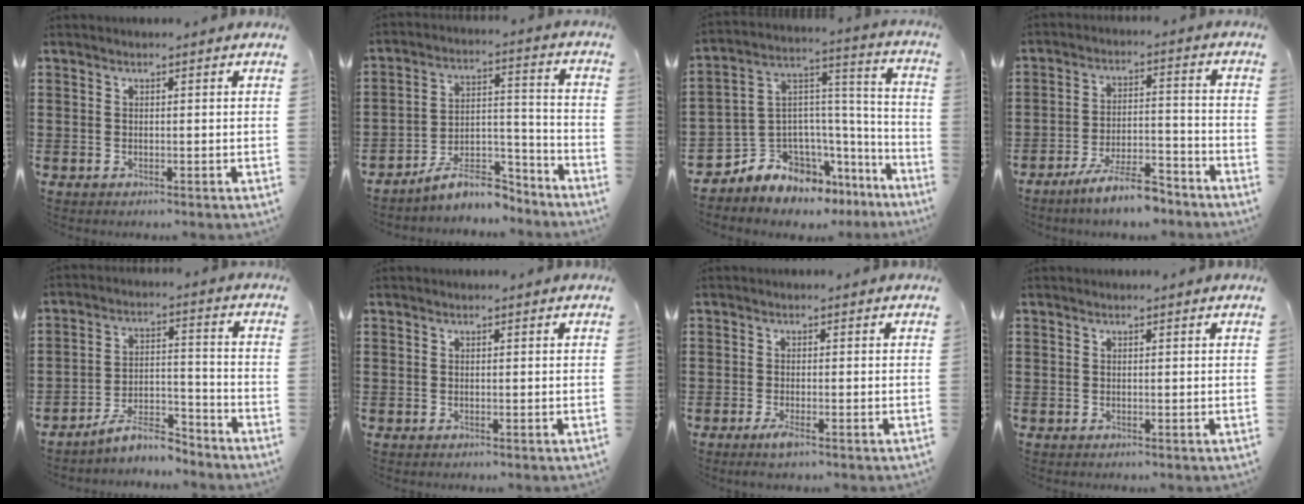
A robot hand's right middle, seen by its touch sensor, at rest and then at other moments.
{"total": 8.5, "force": [-7.5, 2.4, 3.2], "torque": [-0.051, 0.020, -0.142]}
{"total": 6.5, "force": [-5.2, 3.8, -0.5], "torque": [-0.023, -0.016, -0.106]}
{"total": 8.2, "force": [-6.6, 1.2, 4.6], "torque": [-0.088, 0.004, -0.124]}
{"total": 7.6, "force": [-7.0, 1.6, 2.4], "torque": [-0.038, 0.016, -0.133]}
{"total": 0.0}
{"total": 2.2, "force": [-1.0, 0.3, 2.0], "torque": [-0.048, -0.011, -0.021]}
{"total": 0.0}